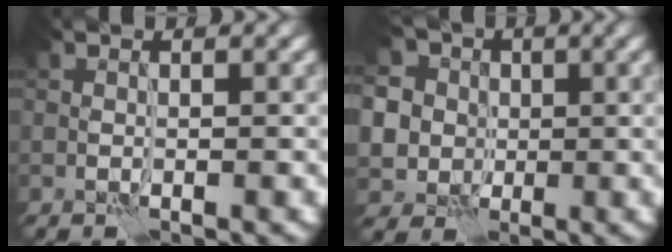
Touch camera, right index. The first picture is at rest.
{"total": 8.6, "force": [1.8, 7.8, 3.2], "torque": [-0.076, 0.023, 0.014]}